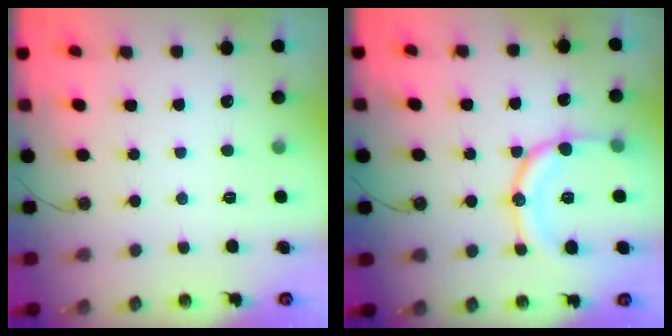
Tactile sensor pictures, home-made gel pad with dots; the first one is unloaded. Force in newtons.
{"total": 15.4, "press": 15.4, "slide": 0.7}